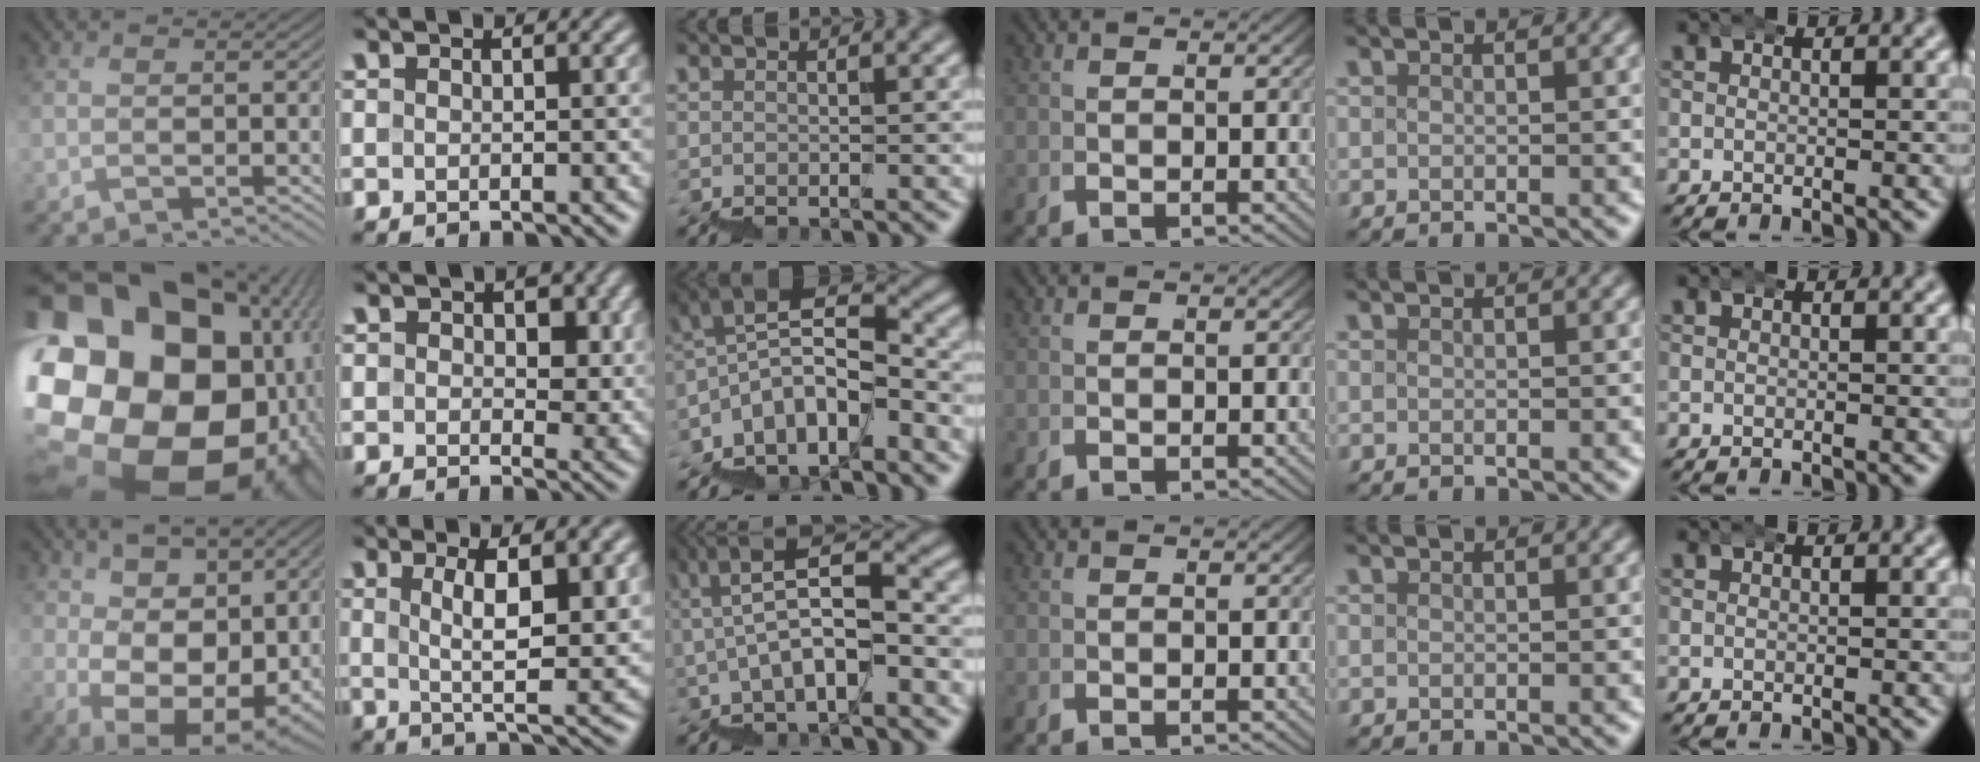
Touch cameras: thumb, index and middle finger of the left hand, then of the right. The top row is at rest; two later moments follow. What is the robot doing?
{"motion": "wrap", "object": "bubble wrap"}